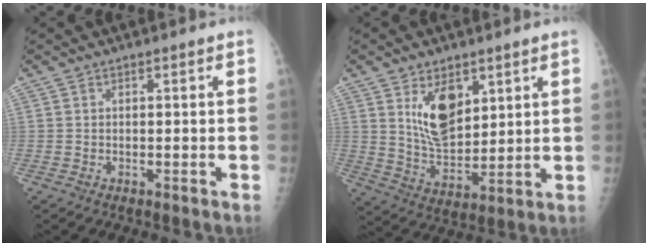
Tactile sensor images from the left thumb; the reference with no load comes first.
{"total": 11.0, "force": [4.9, 6.2, 7.7], "torque": [-0.105, -0.036, 0.100]}